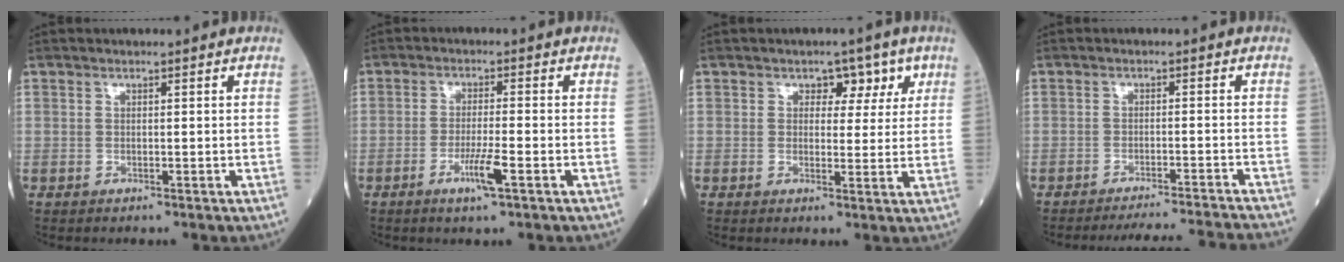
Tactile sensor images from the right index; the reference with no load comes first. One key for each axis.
{"total": 4.6, "fx": -2.2, "fy": -0.2, "fz": 4.0, "tx": -0.079, "ty": -0.008, "tz": -0.042}
{"total": 4.2, "fx": 2.1, "fy": 2.9, "fz": 2.2, "tx": -0.013, "ty": 0.008, "tz": 0.024}
{"total": 11.5, "fx": -11.0, "fy": -2.1, "fz": 2.5, "tx": -0.017, "ty": -0.018, "tz": -0.145}